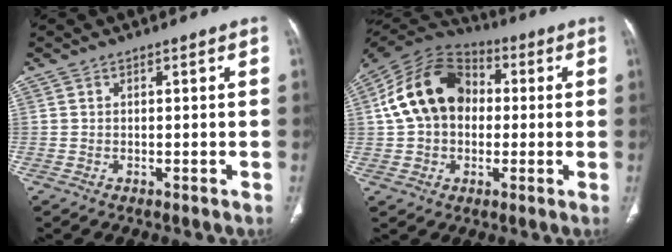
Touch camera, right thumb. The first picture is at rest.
{"total": 16.8, "force": [1.5, 12.5, 11.1], "torque": [-0.182, 0.034, 0.017]}